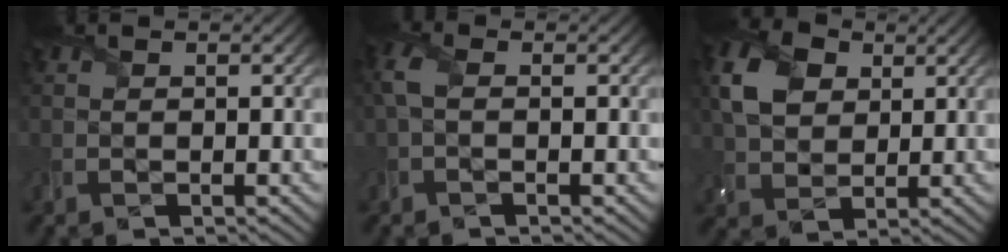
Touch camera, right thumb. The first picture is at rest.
{"total": 2.3, "force": [0.2, 1.1, 2.0], "torque": [-0.057, 0.007, -0.003]}
{"total": 7.3, "force": [2.5, 5.3, 4.3], "torque": [-0.113, 0.005, 0.044]}